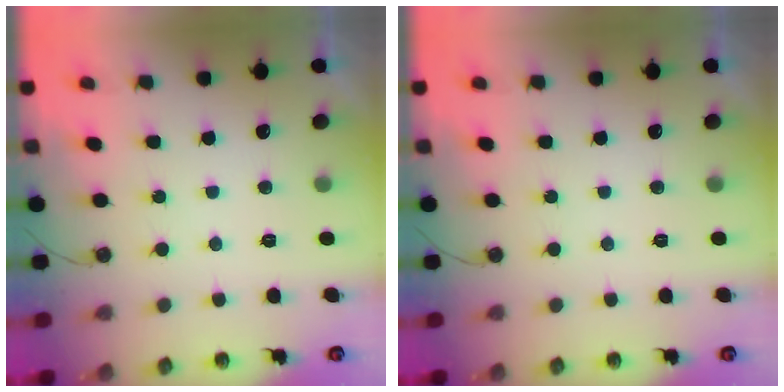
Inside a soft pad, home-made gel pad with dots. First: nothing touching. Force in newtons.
{"total": 0.0}